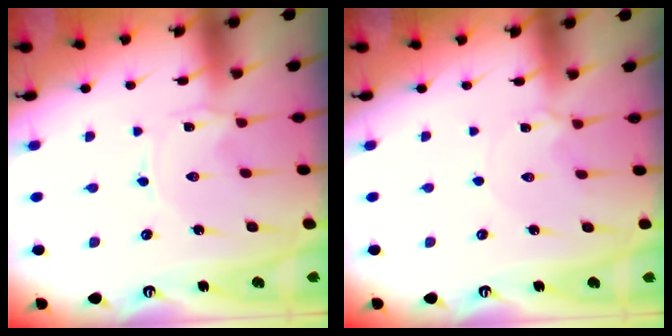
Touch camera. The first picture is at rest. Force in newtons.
{"total": 2.3, "press": 2.3, "slide": 0.3}